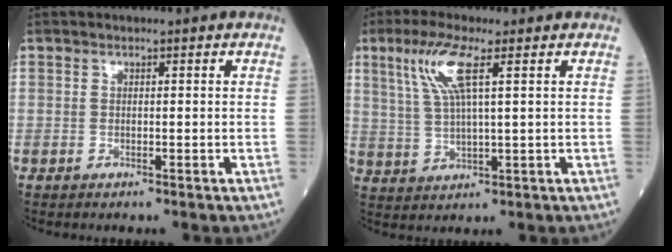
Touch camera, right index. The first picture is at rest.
{"total": 7.5, "force": [3.3, 0.6, 6.7], "torque": [-0.152, 0.006, 0.069]}